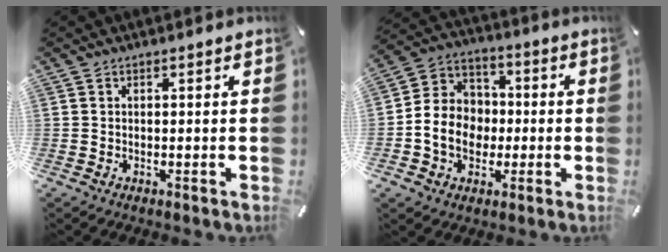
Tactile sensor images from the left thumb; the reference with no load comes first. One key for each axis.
{"total": 10.7, "fx": -2.2, "fy": 9.5, "fz": 4.4, "tx": -0.114, "ty": 0.022, "tz": -0.040}